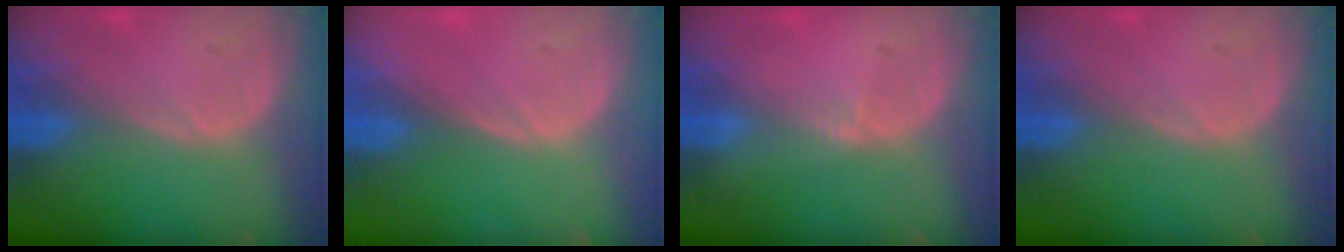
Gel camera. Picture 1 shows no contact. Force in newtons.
{"total": 0.0}
{"total": 0.8, "press": 0.8, "slide": 0.4}
{"total": 0.0}